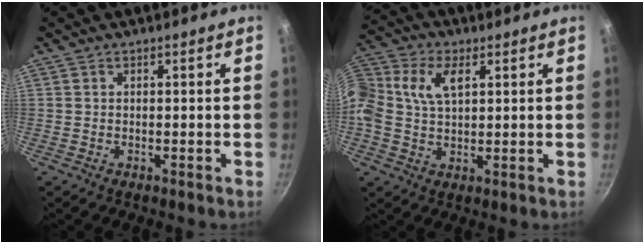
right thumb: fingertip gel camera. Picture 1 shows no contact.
{"total": 14.0, "force": [3.5, 9.5, 9.7], "torque": [-0.214, 0.029, 0.055]}